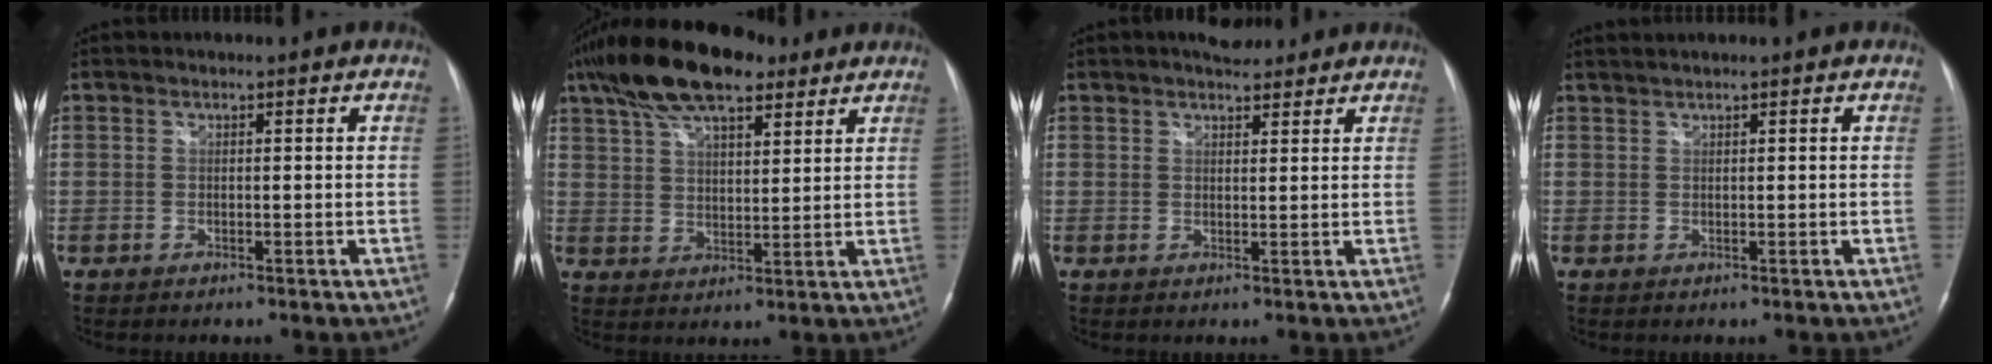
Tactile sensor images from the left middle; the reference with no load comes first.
{"total": 15.0, "force": [10.5, 5.2, 9.3], "torque": [-0.186, 0.035, 0.185]}
{"total": 4.5, "force": [3.8, 1.5, 1.9], "torque": [-0.033, 0.008, 0.058]}
{"total": 1.3, "force": [1.2, -0.2, 0.4], "torque": [-0.010, 0.010, 0.028]}